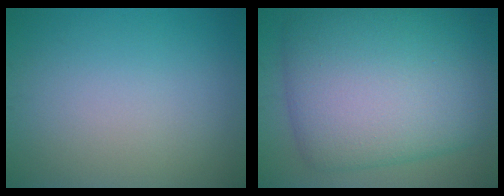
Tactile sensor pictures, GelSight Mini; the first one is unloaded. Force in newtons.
{"total": 13.5, "press": 13.5, "slide": 0.6}